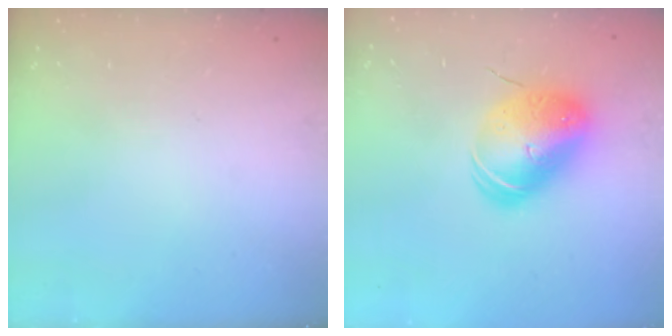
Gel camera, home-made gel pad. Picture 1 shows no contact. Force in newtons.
{"total": 12.5, "press": 12.3, "slide": 2.2}